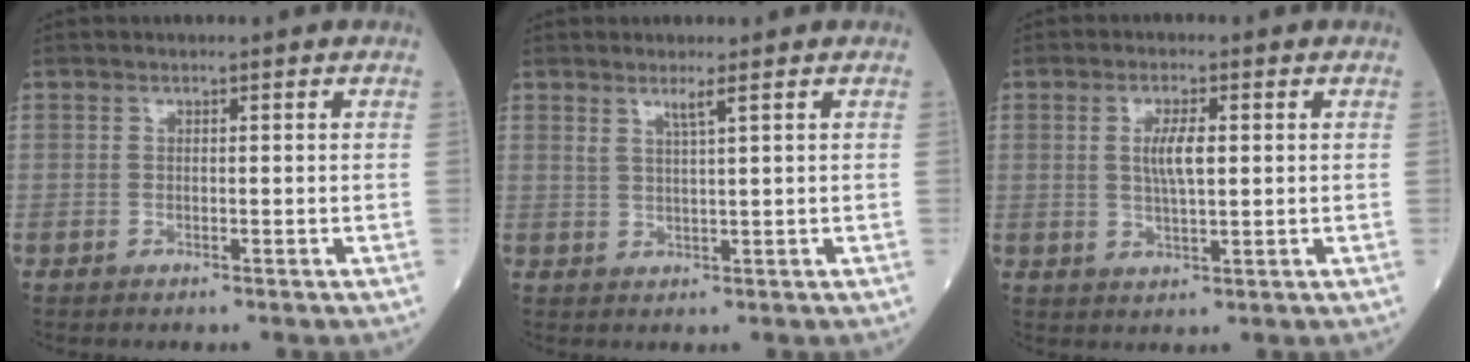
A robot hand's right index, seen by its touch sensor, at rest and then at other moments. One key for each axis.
{"total": 2.2, "fx": 1.4, "fy": -0.4, "fz": 1.6, "tx": -0.034, "ty": -0.006, "tz": 0.028}
{"total": 4.5, "fx": 0.8, "fy": 0.9, "fz": 4.3, "tx": -0.084, "ty": 0.001, "tz": 0.015}